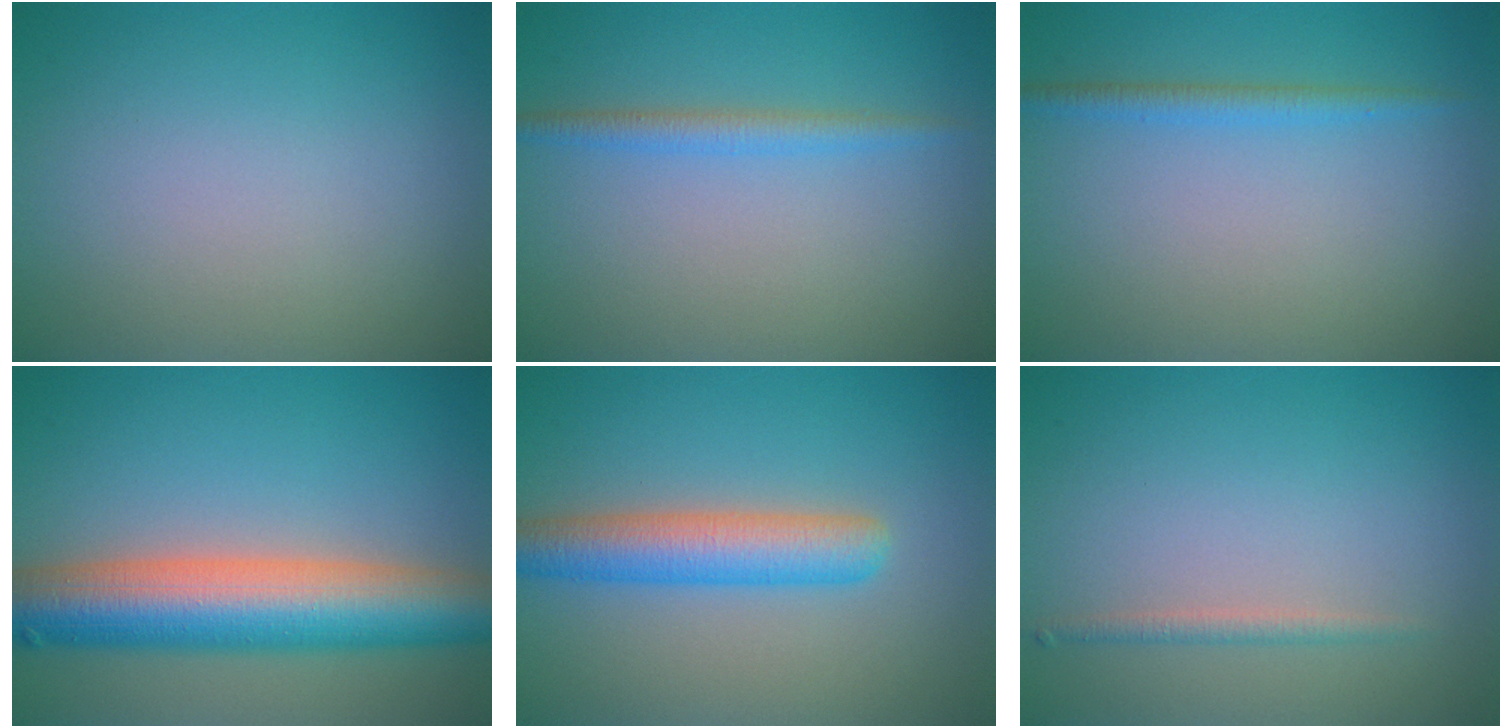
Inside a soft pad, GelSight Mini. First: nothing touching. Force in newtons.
{"total": 1.9, "press": 1.9, "slide": 0.0}
{"total": 1.6, "press": 1.6, "slide": 0.0}
{"total": 10.1, "press": 10.1, "slide": 0.4}
{"total": 5.0, "press": 5.0, "slide": 0.1}
{"total": 1.1, "press": 1.1, "slide": 0.0}